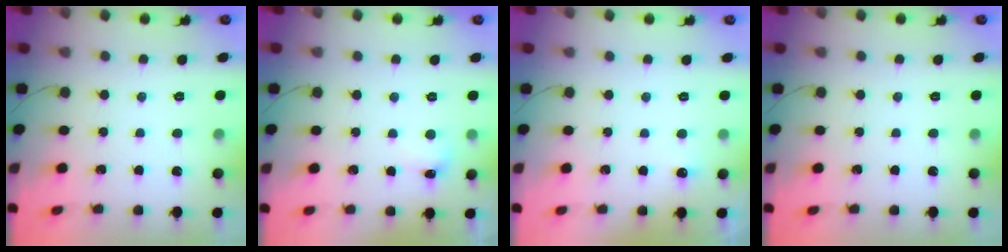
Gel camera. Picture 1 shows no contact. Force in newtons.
{"total": 4.8, "press": 4.5, "slide": 1.4}
{"total": 3.7, "press": 3.5, "slide": 1.2}
{"total": 0.0}